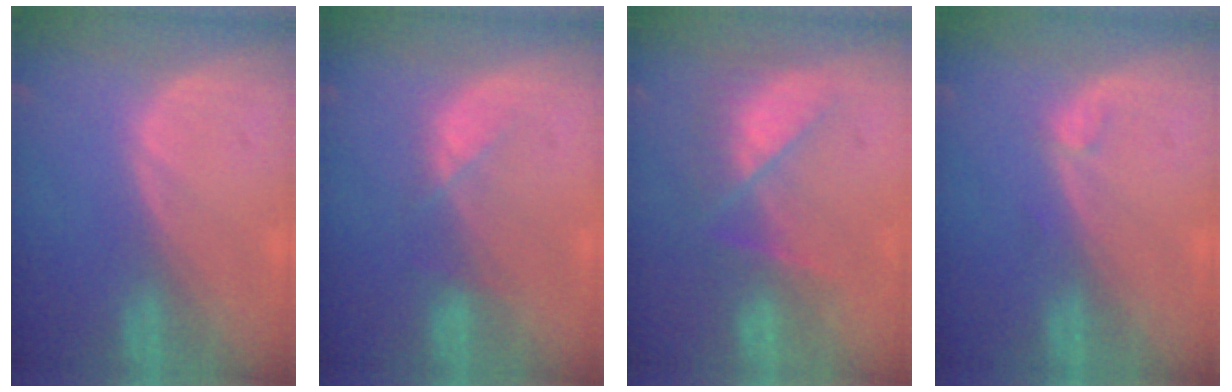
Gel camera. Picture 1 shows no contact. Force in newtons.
{"total": 2.4, "press": 2.3, "slide": 0.5}
{"total": 8.1, "press": 7.1, "slide": 4.0}
{"total": 0.8, "press": 0.7, "slide": 0.1}